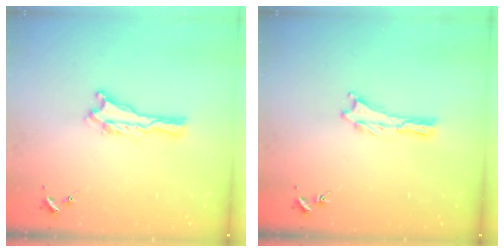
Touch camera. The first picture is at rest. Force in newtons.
{"total": 0.0}